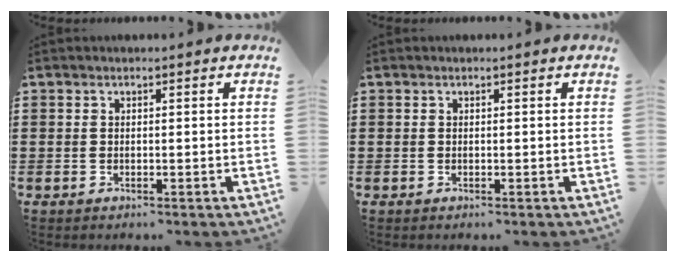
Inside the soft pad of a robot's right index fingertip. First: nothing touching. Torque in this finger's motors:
{"motor_torque": [-0.20, 0.20, 0.00, 0.00]}